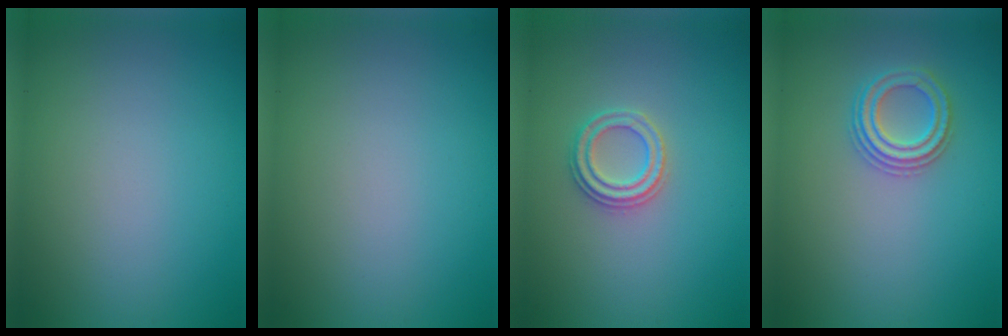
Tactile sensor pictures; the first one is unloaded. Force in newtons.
{"total": 0.0}
{"total": 2.3, "press": 2.3, "slide": 0.3}
{"total": 2.5, "press": 2.4, "slide": 0.4}